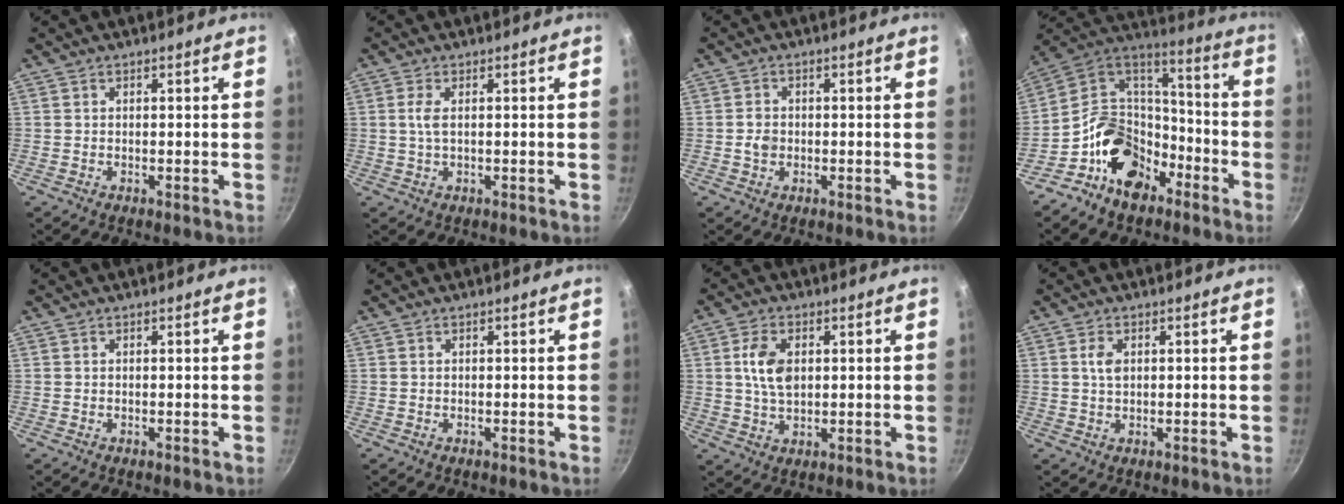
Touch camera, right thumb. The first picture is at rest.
{"total": 2.5, "force": [0.4, 1.0, 2.3], "torque": [-0.054, 0.002, 0.008]}
{"total": 2.6, "force": [-0.4, 2.2, 1.4], "torque": [-0.016, 0.006, -0.008]}
{"total": 17.7, "force": [-8.8, 12.4, 9.0], "torque": [-0.112, 0.089, -0.167]}
{"total": 0.0}
{"total": 0.0}
{"total": 7.5, "force": [1.3, 4.7, 5.7], "torque": [-0.096, 0.000, 0.025]}
{"total": 2.9, "force": [0.6, 1.9, 2.1], "torque": [-0.036, 0.000, 0.012]}